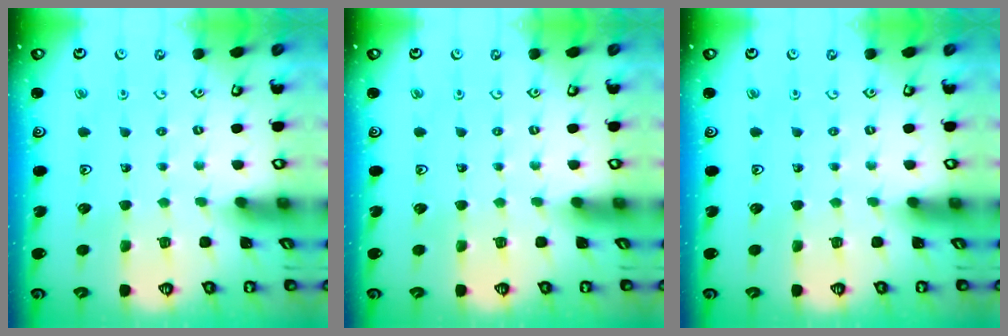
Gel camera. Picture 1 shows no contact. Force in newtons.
{"total": 0.0}
{"total": 0.0}